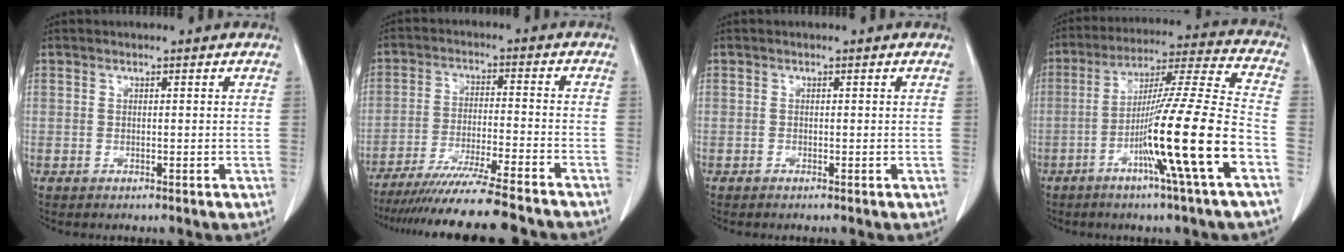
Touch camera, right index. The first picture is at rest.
{"total": 18.0, "force": [-15.9, -0.5, 8.4], "torque": [-0.135, -0.041, -0.250]}
{"total": 0.0}
{"total": 17.7, "force": [-6.7, -1.7, 16.3], "torque": [-0.278, -0.009, -0.119]}